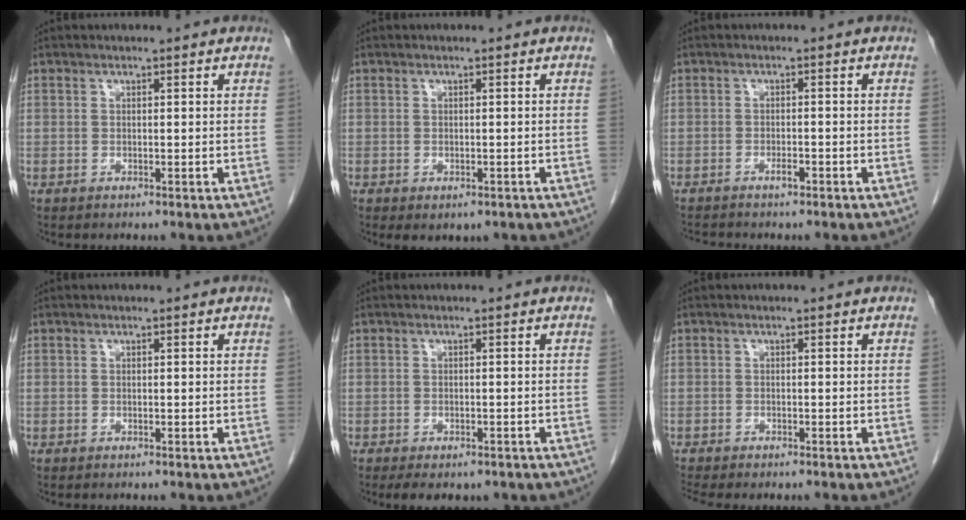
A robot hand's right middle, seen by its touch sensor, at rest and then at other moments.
{"total": 3.2, "force": [-2.0, 1.8, 1.7], "torque": [-0.018, -0.005, -0.019]}
{"total": 2.5, "force": [-2.1, 0.4, 1.3], "torque": [-0.027, 0.000, -0.031]}
{"total": 0.0}
{"total": 6.9, "force": [-5.2, 3.2, 3.3], "torque": [-0.039, -0.002, -0.061]}
{"total": 4.7, "force": [-4.2, 0.7, 1.9], "torque": [-0.022, -0.006, -0.062]}